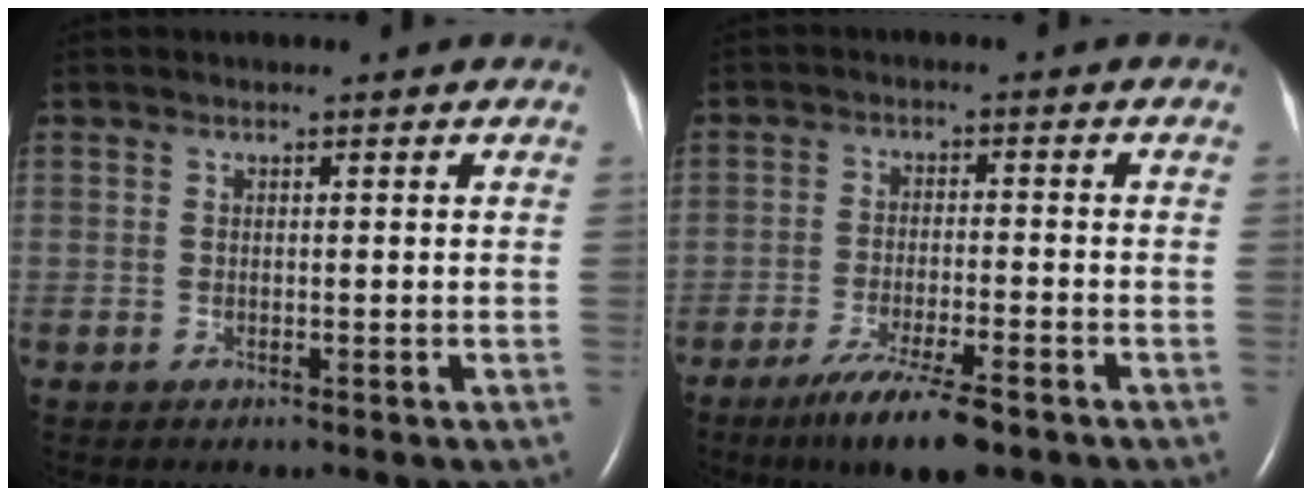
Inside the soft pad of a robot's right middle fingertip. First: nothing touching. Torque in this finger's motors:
{"motor_torque": [0.87, -0.77, 0.09, 0.04]}